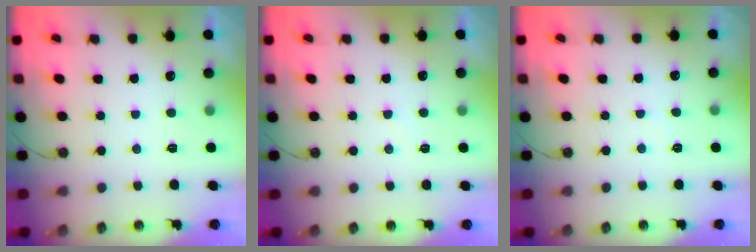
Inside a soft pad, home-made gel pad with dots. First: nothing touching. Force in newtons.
{"total": 3.8, "press": 3.8, "slide": 0.4}
{"total": 2.8, "press": 2.8, "slide": 0.5}